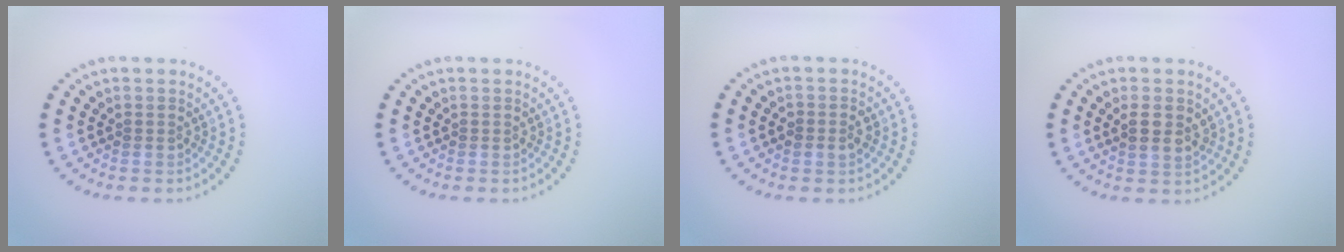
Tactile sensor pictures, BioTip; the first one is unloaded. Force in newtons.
{"total": 0.0}
{"total": 1.5, "press": 1.5, "slide": 0.3}
{"total": 2.5, "press": 2.5, "slide": 0.6}